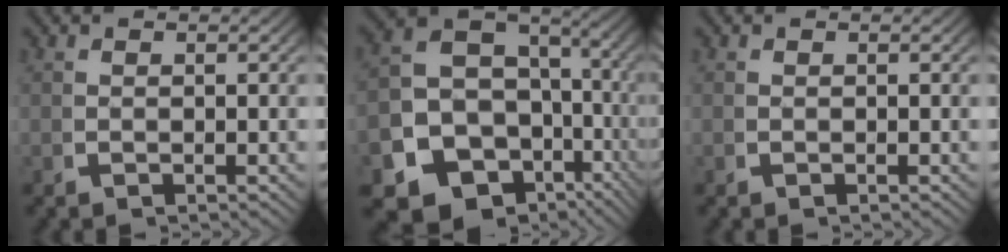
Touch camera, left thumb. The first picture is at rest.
{"total": 19.5, "force": [-5.1, 14.9, 11.5], "torque": [-0.216, -0.062, -0.074]}
{"total": 0.0}